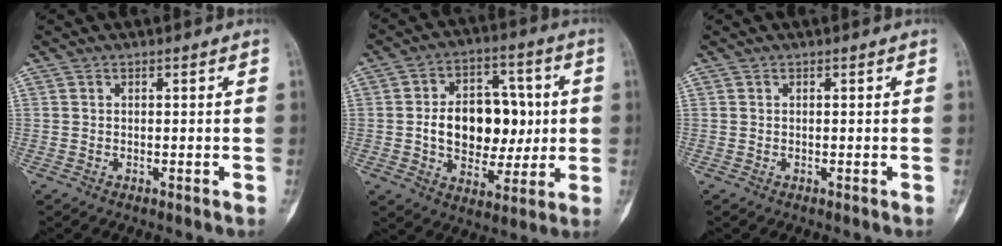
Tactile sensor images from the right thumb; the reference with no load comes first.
{"total": 16.5, "force": [0.4, 11.4, 11.8], "torque": [-0.134, 0.021, 0.013]}
{"total": 0.0}